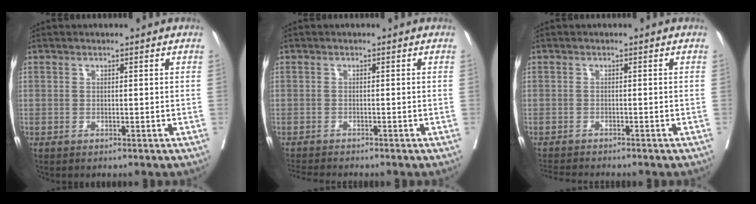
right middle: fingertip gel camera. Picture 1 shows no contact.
{"total": 3.7, "force": [-3.5, -0.1, 1.1], "torque": [-0.015, -0.013, -0.057]}
{"total": 4.1, "force": [-3.9, 0.0, 1.2], "torque": [-0.015, -0.012, -0.062]}